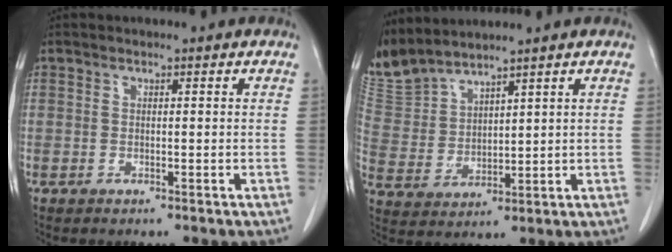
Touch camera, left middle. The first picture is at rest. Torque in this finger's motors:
{"motor_torque": [1.05, -1.09, 0.46, 0.21]}